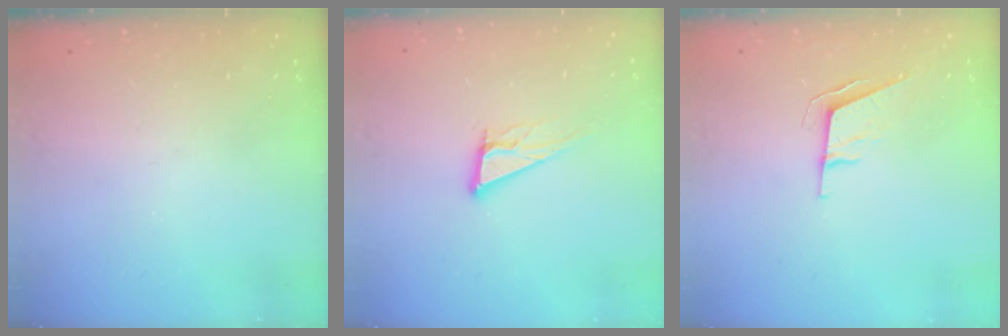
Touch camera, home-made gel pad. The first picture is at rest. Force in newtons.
{"total": 10.8, "press": 10.5, "slide": 2.6}
{"total": 5.8, "press": 5.2, "slide": 2.6}